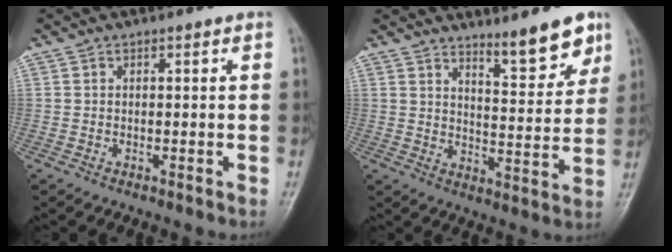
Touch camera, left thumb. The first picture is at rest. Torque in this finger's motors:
{"motor_torque": [0.45, 0.30, 0.11, -0.44, 0.10]}